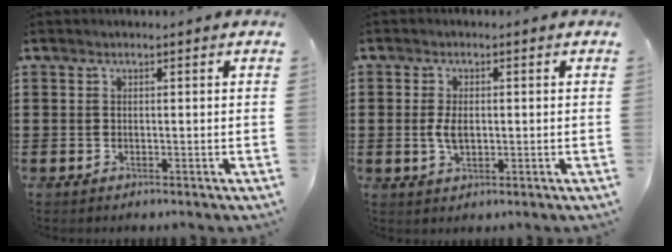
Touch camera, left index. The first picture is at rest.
{"total": 3.5, "force": [0.0, 1.9, 2.9], "torque": [-0.073, 0.001, -0.005]}